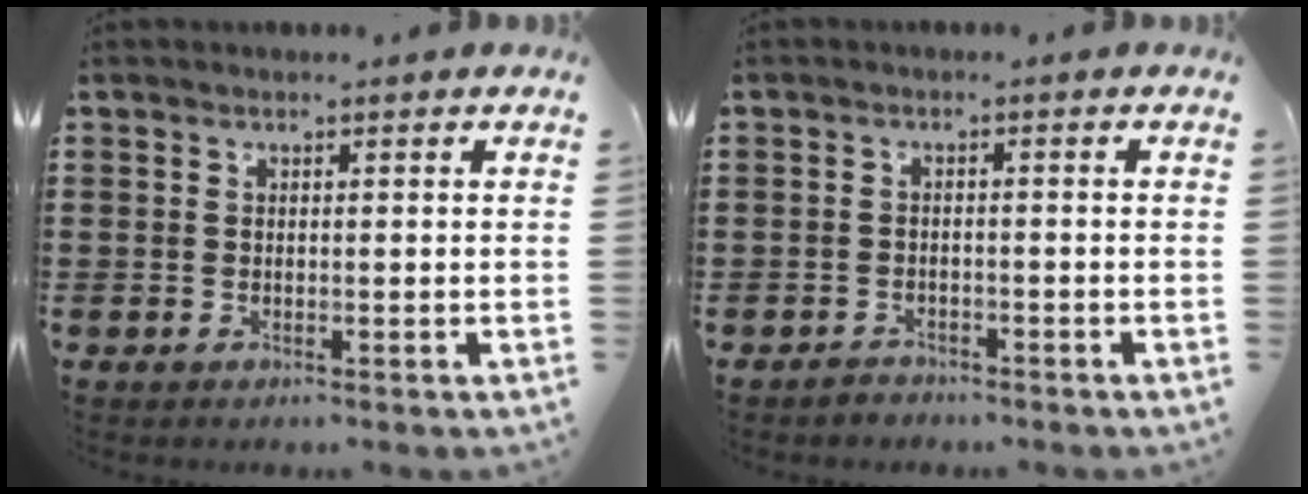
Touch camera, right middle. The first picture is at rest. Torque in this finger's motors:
{"motor_torque": [0.80, -0.02, 0.00, 0.00]}